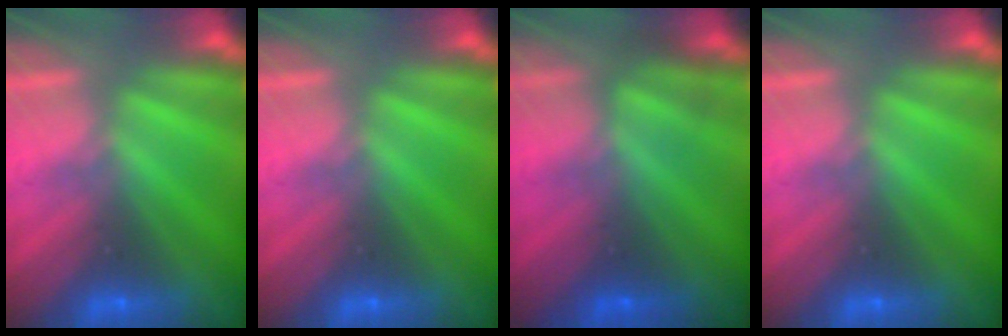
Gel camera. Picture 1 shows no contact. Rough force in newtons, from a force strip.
{"total": 0.0}
{"total": 4.4}
{"total": 0.0}